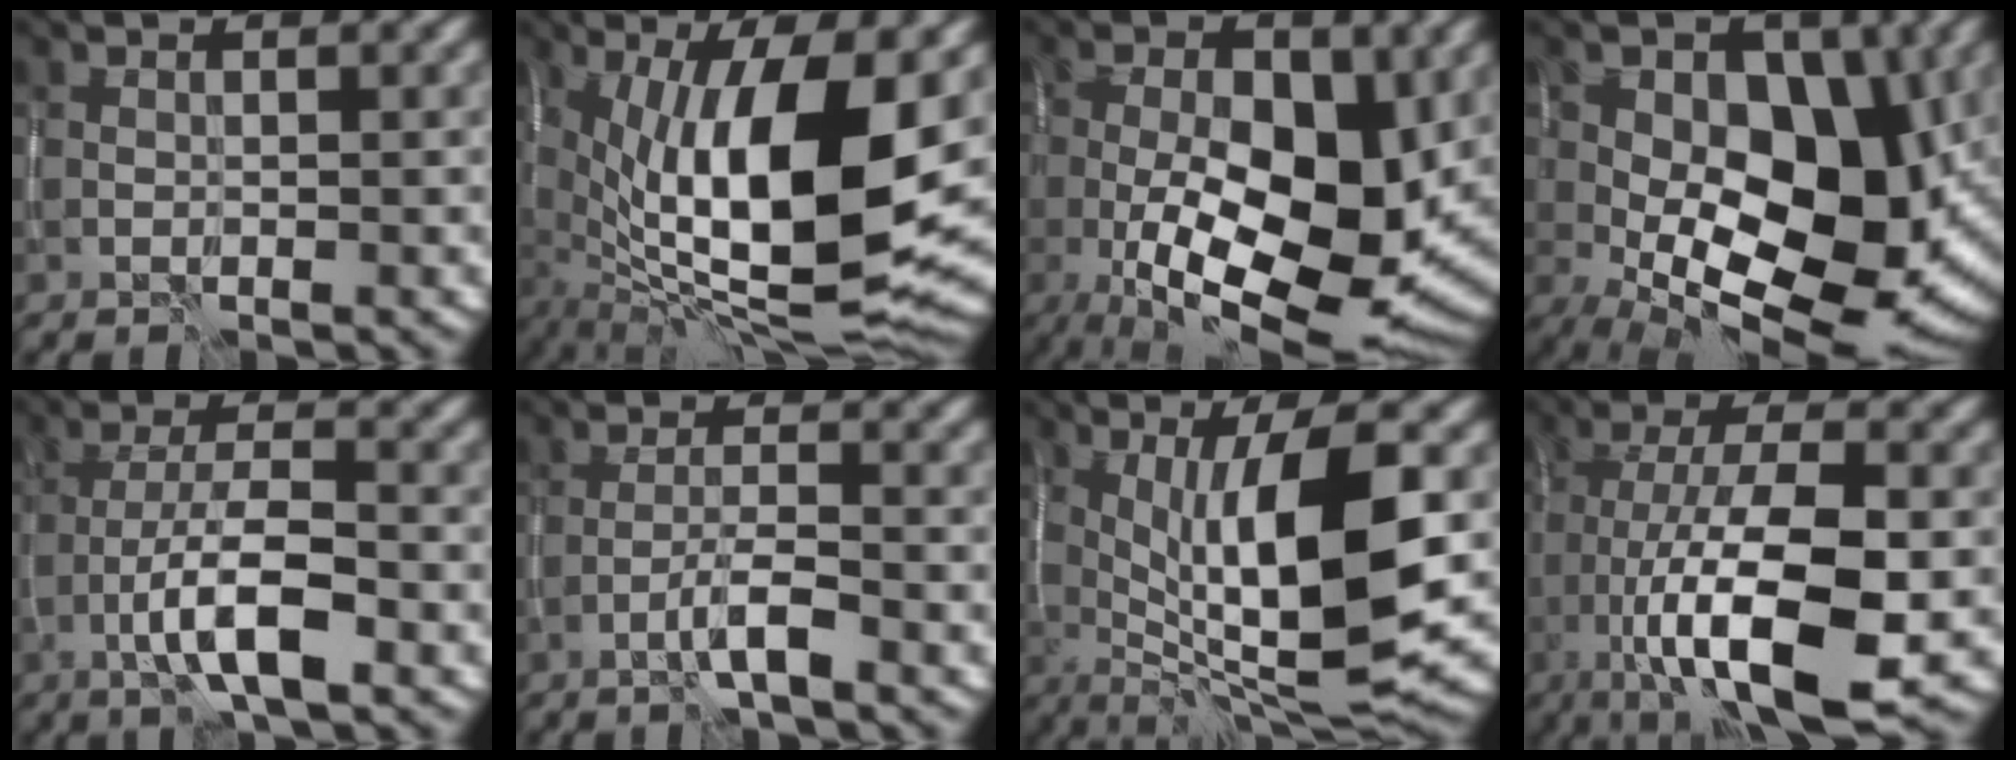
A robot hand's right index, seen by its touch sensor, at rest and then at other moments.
{"total": 15.1, "force": [0.7, 5.2, 14.2], "torque": [-0.233, -0.007, 0.014]}
{"total": 14.5, "force": [-1.6, 6.8, 12.7], "torque": [-0.194, -0.004, -0.025]}
{"total": 15.9, "force": [-0.8, 9.6, 12.7], "torque": [-0.177, -0.011, -0.023]}
{"total": 5.6, "force": [-2.6, 1.3, 4.8], "torque": [-0.087, 0.006, -0.048]}
{"total": 2.5, "force": [-1.7, 0.1, 1.9], "torque": [-0.034, 0.009, -0.035]}
{"total": 11.9, "force": [0.2, 3.4, 11.4], "torque": [-0.177, -0.009, 0.010]}
{"total": 12.2, "force": [-3.8, 3.8, 11.0], "torque": [-0.188, -0.003, -0.065]}